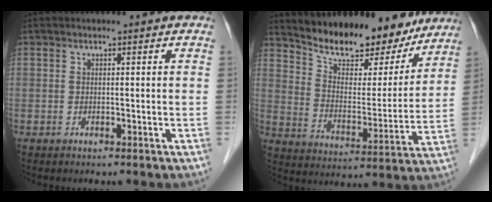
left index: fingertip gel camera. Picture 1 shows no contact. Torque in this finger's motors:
{"motor_torque": [0.27, -0.46, 0.80, 0.15]}